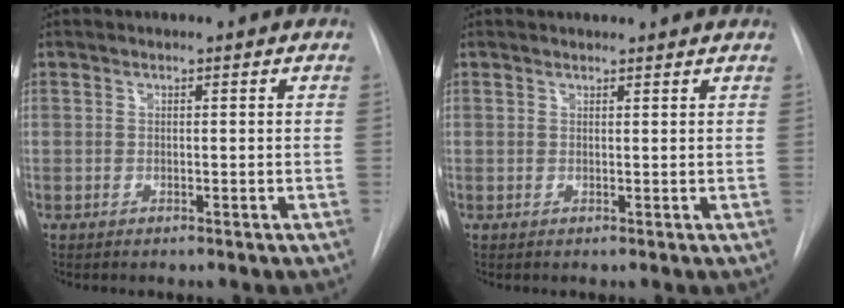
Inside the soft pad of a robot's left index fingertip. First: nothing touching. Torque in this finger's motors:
{"motor_torque": [0.59, -0.90, -0.05, 0.00]}